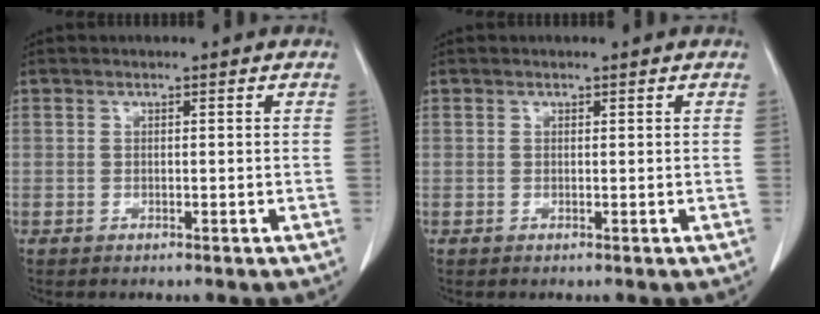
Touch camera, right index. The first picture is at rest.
{"total": 0.0}